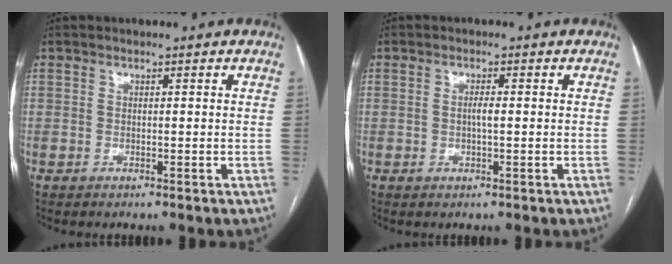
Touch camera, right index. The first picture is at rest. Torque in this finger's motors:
{"motor_torque": [0.28, -0.14, 0.11, 0.04]}